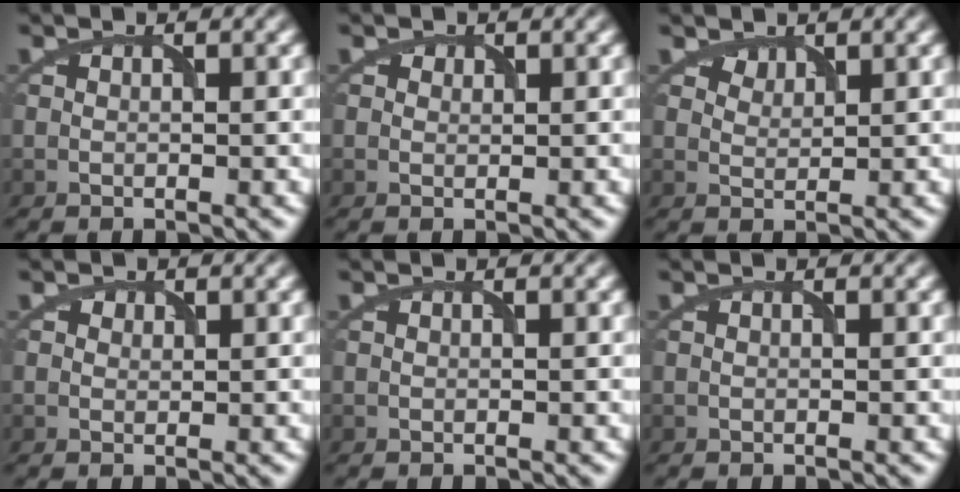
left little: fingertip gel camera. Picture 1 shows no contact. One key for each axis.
{"total": 0.9, "fx": 0.6, "fy": 0.7, "fz": 0.2, "tx": 0.002, "ty": 0.000, "tz": 0.009}
{"total": 1.1, "fx": 1.0, "fy": 0.5, "fz": 0.1, "tx": -0.002, "ty": -0.003, "tz": 0.027}
{"total": 1.1, "fx": 0.6, "fy": 0.8, "fz": 0.3, "tx": 0.001, "ty": 0.002, "tz": 0.006}
{"total": 0.0}
{"total": 0.0}